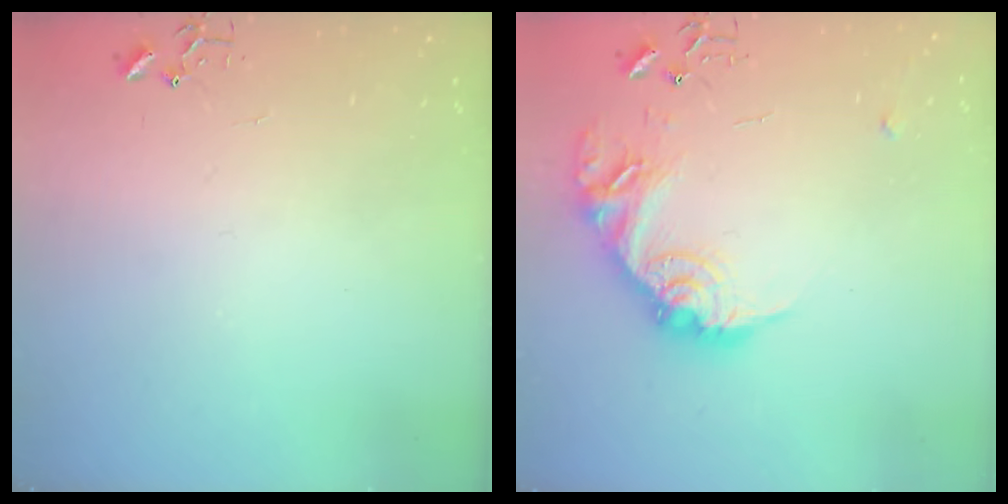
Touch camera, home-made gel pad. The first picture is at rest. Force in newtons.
{"total": 17.6, "press": 17.6, "slide": 0.8}